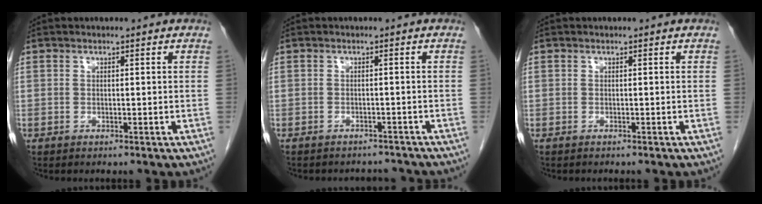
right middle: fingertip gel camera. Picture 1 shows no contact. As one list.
[{"total": 5.0, "force": [-4.8, 1.4, 0.3], "torque": [-0.004, 0.002, -0.057]}, {"total": 0.0}]